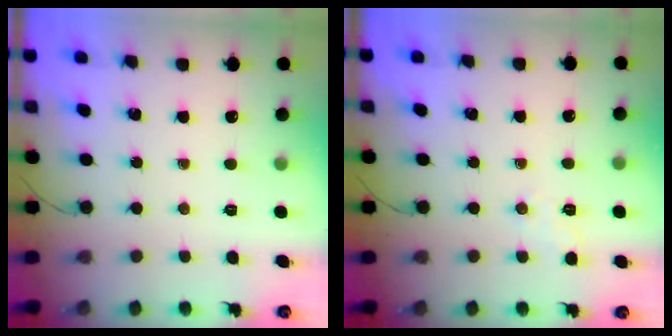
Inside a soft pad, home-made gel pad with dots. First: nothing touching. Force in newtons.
{"total": 1.4, "press": 0.7, "slide": 1.2}